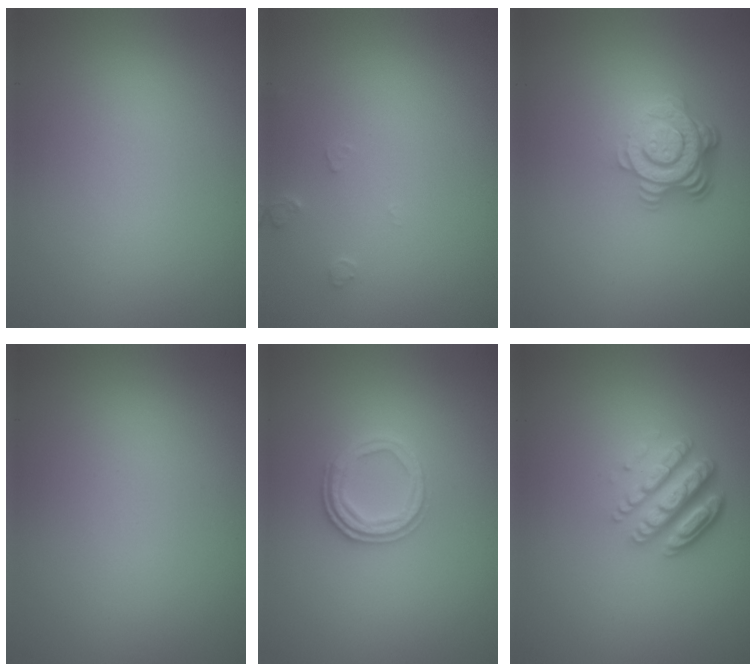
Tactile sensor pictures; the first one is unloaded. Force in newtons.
{"total": 0.9, "press": 0.9, "slide": 0.2}
{"total": 4.8, "press": 3.4, "slide": 3.3}
{"total": 0.0}
{"total": 2.4, "press": 2.3, "slide": 0.7}
{"total": 4.9, "press": 3.4, "slide": 3.5}